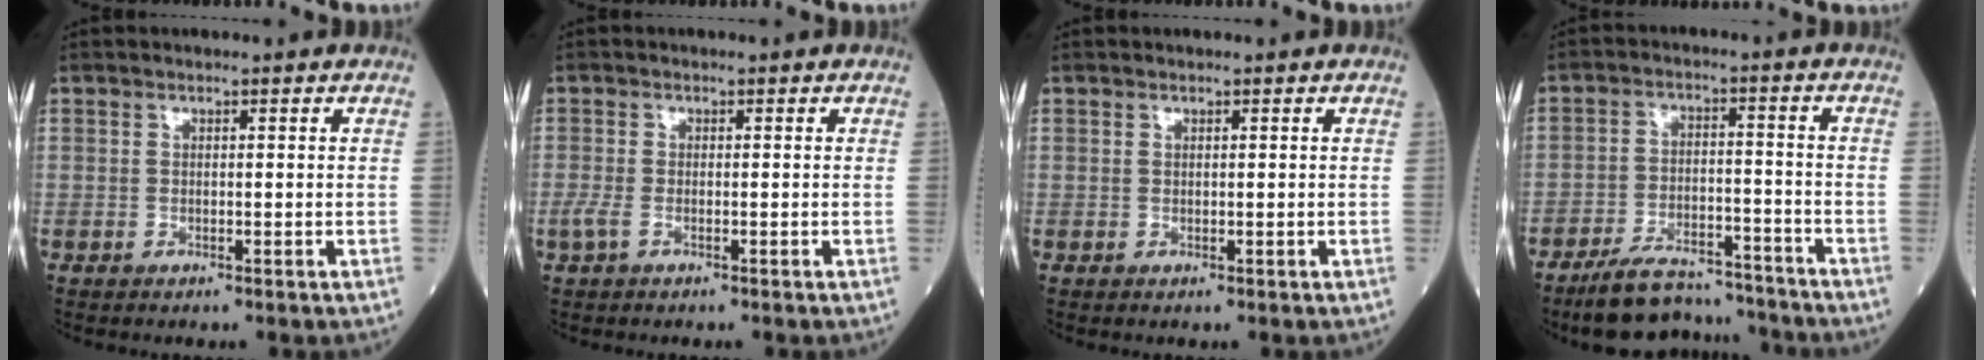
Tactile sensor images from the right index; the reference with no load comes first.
{"total": 2.0, "force": [-0.9, 0.8, 1.5], "torque": [-0.046, -0.002, -0.020]}
{"total": 0.0}
{"total": 10.7, "force": [-9.9, 3.0, 2.9], "torque": [-0.041, 0.016, -0.163]}